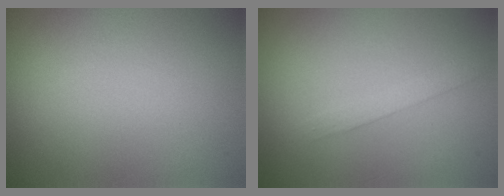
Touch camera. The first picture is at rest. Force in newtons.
{"total": 1.7, "press": 1.7, "slide": 0.1}